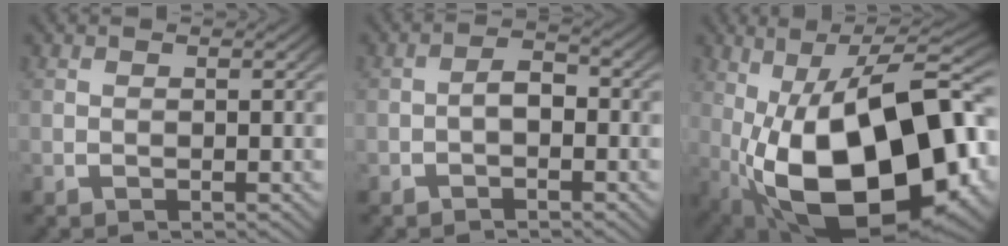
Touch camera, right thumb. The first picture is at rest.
{"total": 2.3, "force": [-0.8, 1.5, 1.5], "torque": [-0.028, -0.003, -0.014]}
{"total": 22.8, "force": [-3.2, 13.1, 18.4], "torque": [-0.325, -0.069, 0.003]}